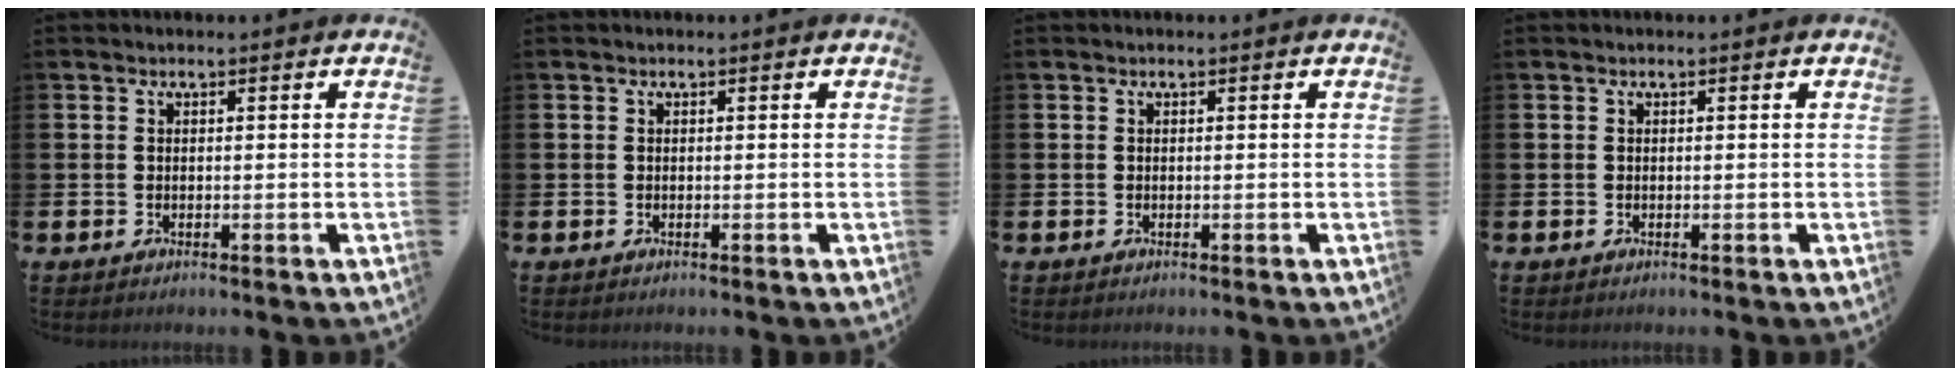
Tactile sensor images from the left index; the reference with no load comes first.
{"total": 0.0}
{"total": 0.0}
{"total": 0.0}